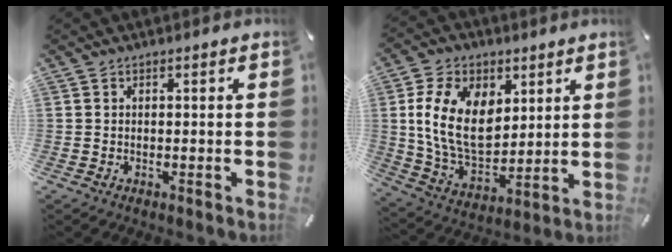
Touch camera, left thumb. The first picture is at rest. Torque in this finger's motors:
{"motor_torque": [0.83, 0.98, 2.21, -0.57, 0.26]}